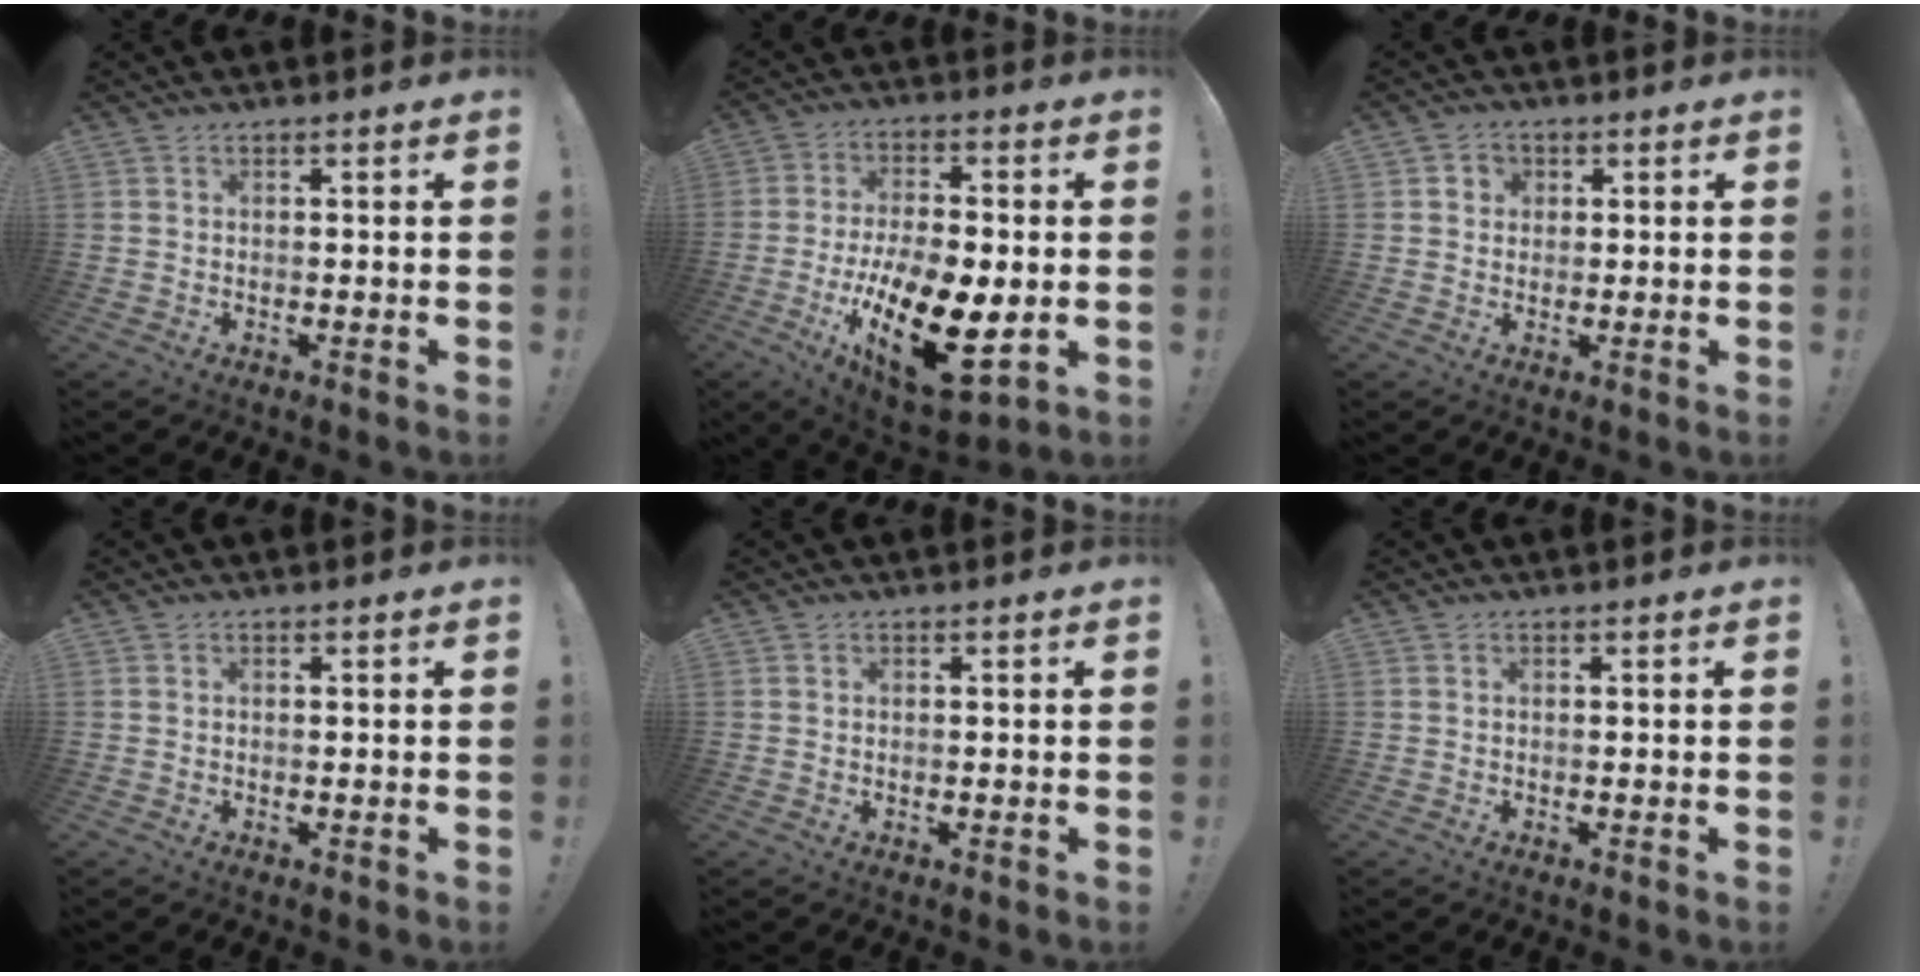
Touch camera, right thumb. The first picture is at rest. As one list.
[{"total": 22.6, "force": [-6.0, 10.4, 19.1], "torque": [-0.332, 0.021, -0.085]}, {"total": 3.0, "force": [0.5, 2.8, 0.9], "torque": [-0.008, 0.003, 0.009]}, {"total": 0.0}, {"total": 0.0}, {"total": 0.0}]